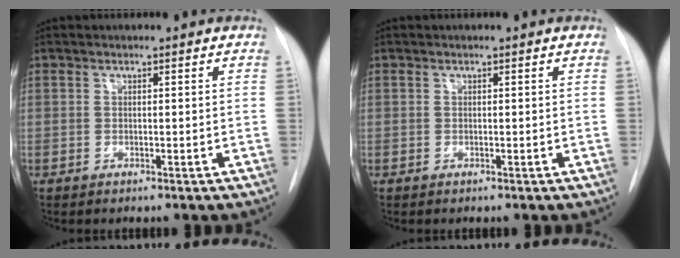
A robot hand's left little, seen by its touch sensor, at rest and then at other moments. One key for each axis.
{"total": 0.0}